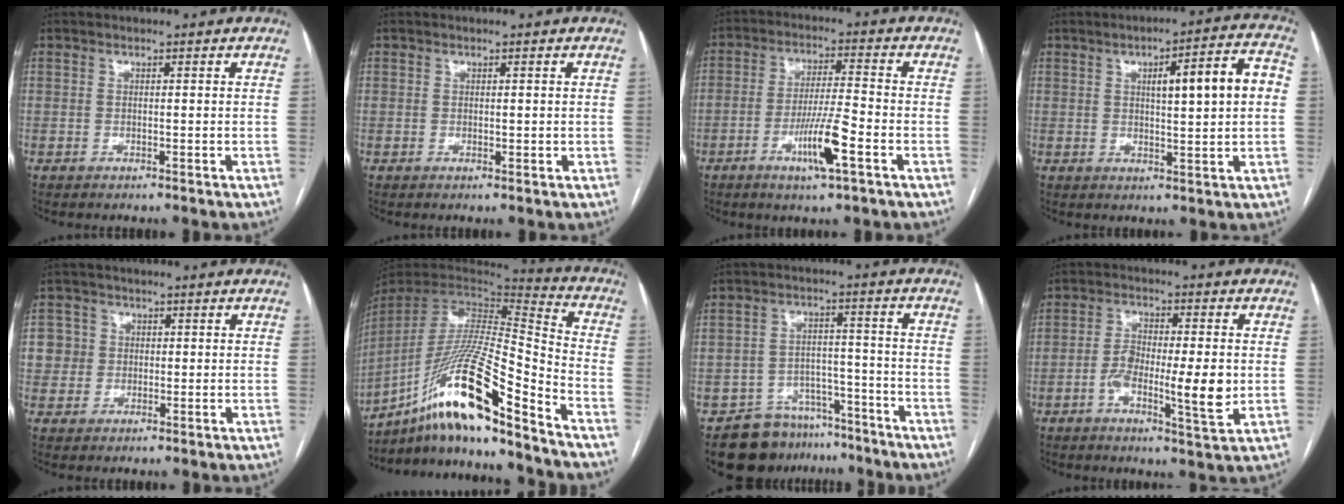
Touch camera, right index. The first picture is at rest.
{"total": 0.5, "force": [0.2, 0.4, 0.3], "torque": [-0.003, 0.000, 0.005]}
{"total": 8.4, "force": [-3.7, 0.4, 7.5], "torque": [-0.144, -0.005, -0.063]}
{"total": 10.1, "force": [1.7, 1.0, 9.9], "torque": [-0.142, 0.021, 0.023]}
{"total": 2.9, "force": [0.3, 2.8, 0.6], "torque": [-0.005, 0.011, 0.009]}
{"total": 21.7, "force": [-15.4, 0.9, 15.2], "torque": [-0.312, -0.012, -0.283]}
{"total": 10.0, "force": [-7.9, 5.9, 1.6], "torque": [-0.011, 0.034, -0.120]}
{"total": 9.2, "force": [-1.6, 2.0, 8.8], "torque": [-0.149, 0.000, -0.025]}